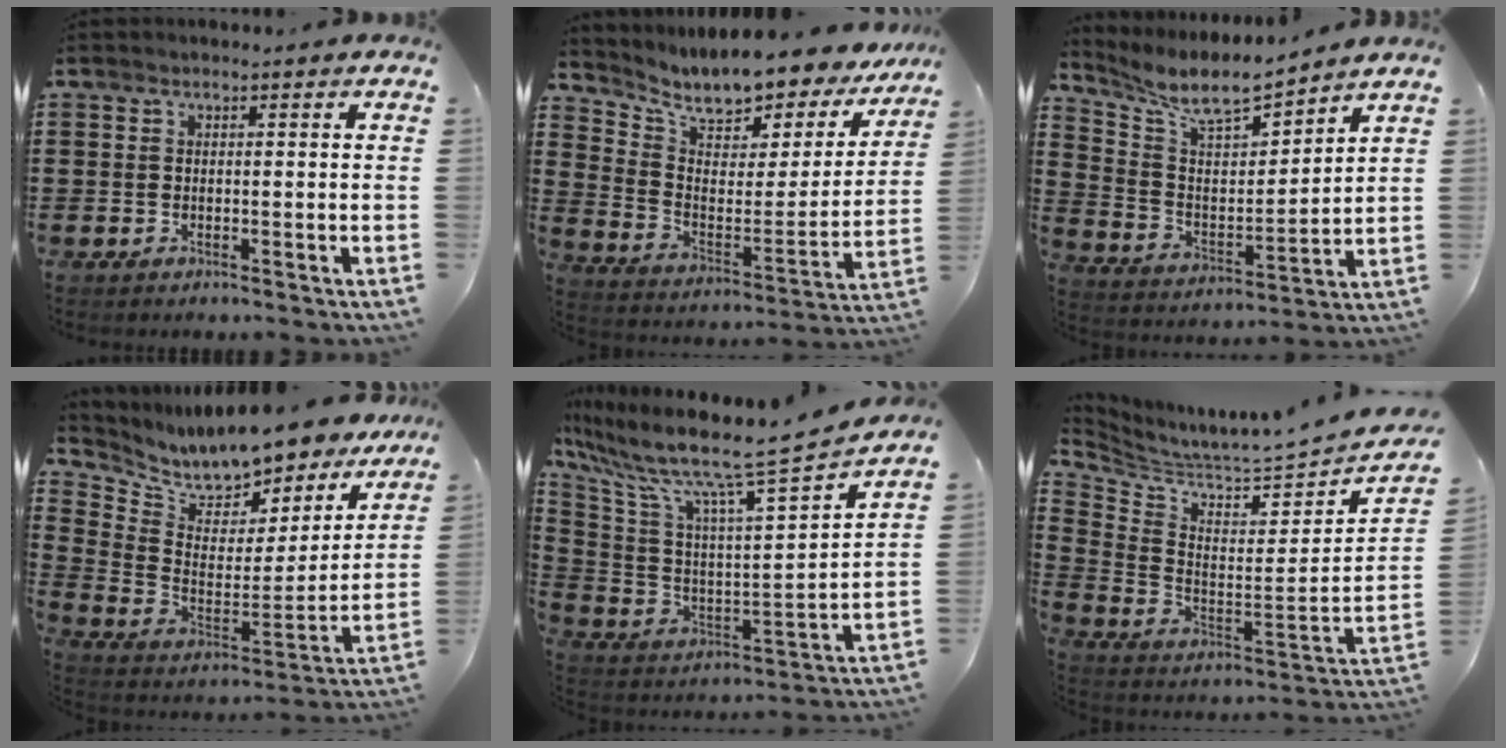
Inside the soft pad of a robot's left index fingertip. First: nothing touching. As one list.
[{"total": 7.8, "force": [7.0, 1.9, 2.7], "torque": [-0.078, -0.063, 0.113]}, {"total": 8.0, "force": [7.1, 1.6, 3.3], "torque": [-0.097, -0.045, 0.122]}, {"total": 8.3, "force": [7.9, 1.8, 1.5], "torque": [-0.063, -0.073, 0.131]}, {"total": 10.8, "force": [8.8, 0.5, 6.3], "torque": [-0.150, -0.069, 0.133]}, {"total": 3.5, "force": [3.4, -0.8, 0.3], "torque": [-0.034, -0.063, 0.049]}]